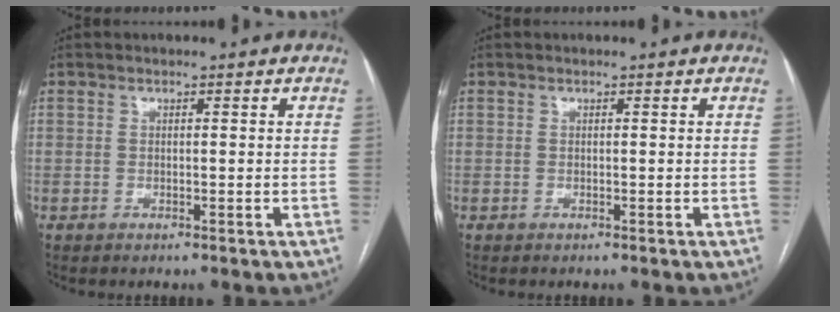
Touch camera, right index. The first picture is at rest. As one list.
[{"total": 0.0}]